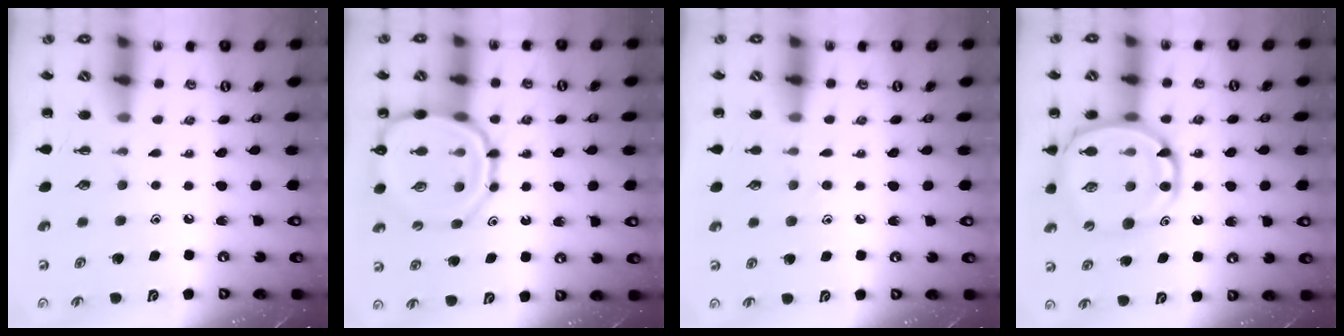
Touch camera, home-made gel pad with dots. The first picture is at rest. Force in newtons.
{"total": 14.8, "press": 14.7, "slide": 2.1}
{"total": 7.1, "press": 6.6, "slide": 2.4}
{"total": 15.3, "press": 14.9, "slide": 3.5}